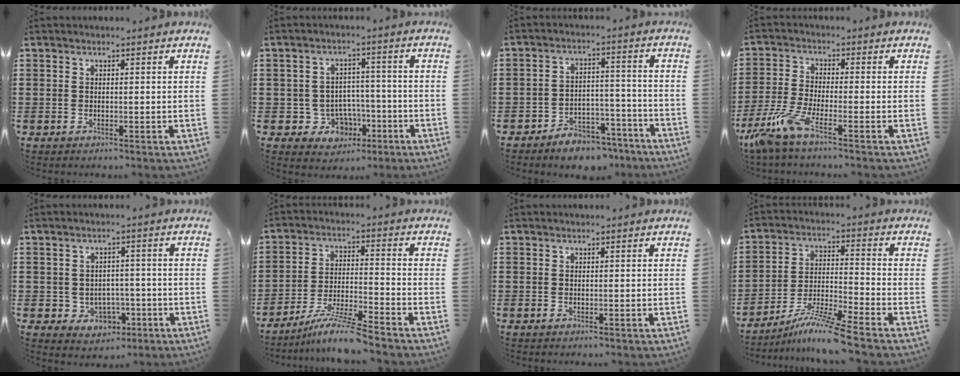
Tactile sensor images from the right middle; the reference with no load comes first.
{"total": 5.6, "force": [-2.4, 4.9, 1.5], "torque": [-0.033, 0.011, -0.043]}
{"total": 5.7, "force": [-5.4, 1.7, 0.7], "torque": [-0.008, 0.021, -0.106]}
{"total": 6.4, "force": [-4.5, 0.8, 4.5], "torque": [-0.128, -0.025, -0.094]}
{"total": 3.4, "force": [-1.4, 2.9, 1.0], "torque": [-0.031, 0.006, -0.031]}
{"total": 7.8, "force": [-6.7, -0.2, 4.0], "torque": [-0.080, -0.011, -0.129]}
{"total": 0.0}
{"total": 8.1, "force": [-6.9, -0.8, 4.2], "torque": [-0.085, -0.014, -0.136]}